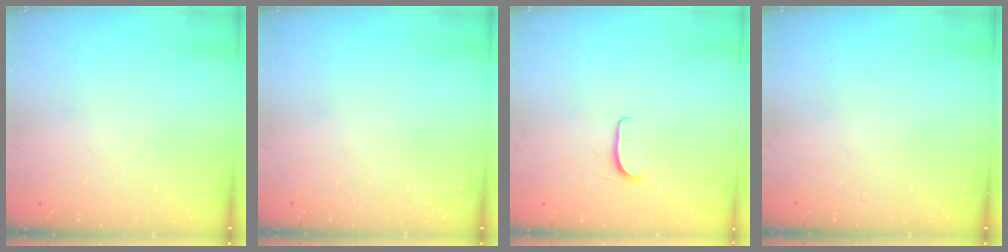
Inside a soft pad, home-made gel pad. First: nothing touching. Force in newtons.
{"total": 0.0}
{"total": 5.0, "press": 5.0, "slide": 0.5}
{"total": 0.0}